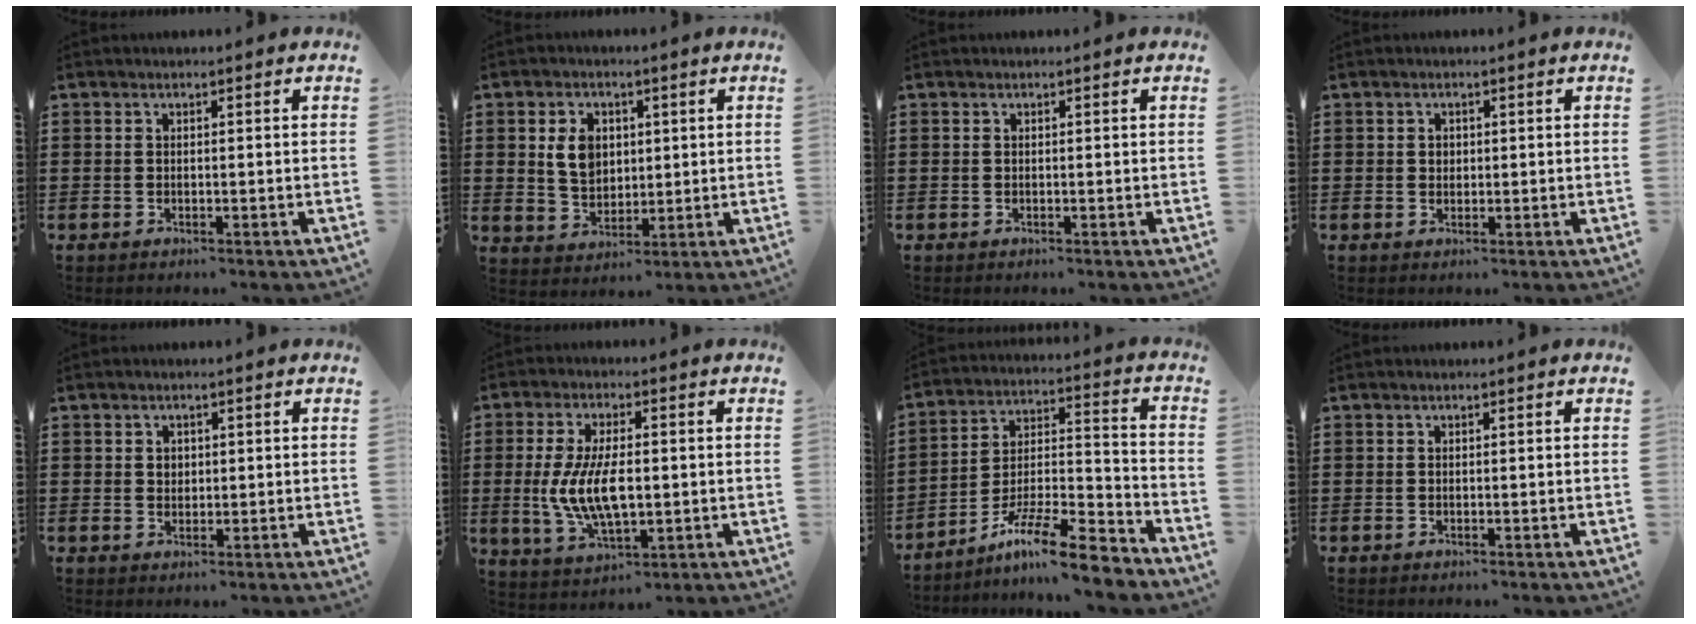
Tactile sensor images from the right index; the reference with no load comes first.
{"total": 5.7, "force": [1.3, 4.3, 3.5], "torque": [-0.075, 0.010, 0.021]}
{"total": 0.0}
{"total": 1.1, "force": [0.3, 0.9, 0.5], "torque": [-0.011, 0.006, 0.005]}
{"total": 1.4, "force": [0.4, 1.2, 0.6], "torque": [-0.014, 0.007, 0.008]}
{"total": 9.2, "force": [-0.4, 4.3, 8.1], "torque": [-0.180, -0.001, -0.013]}
{"total": 11.7, "force": [-9.7, 1.1, 6.4], "torque": [-0.097, 0.027, -0.186]}
{"total": 0.0}